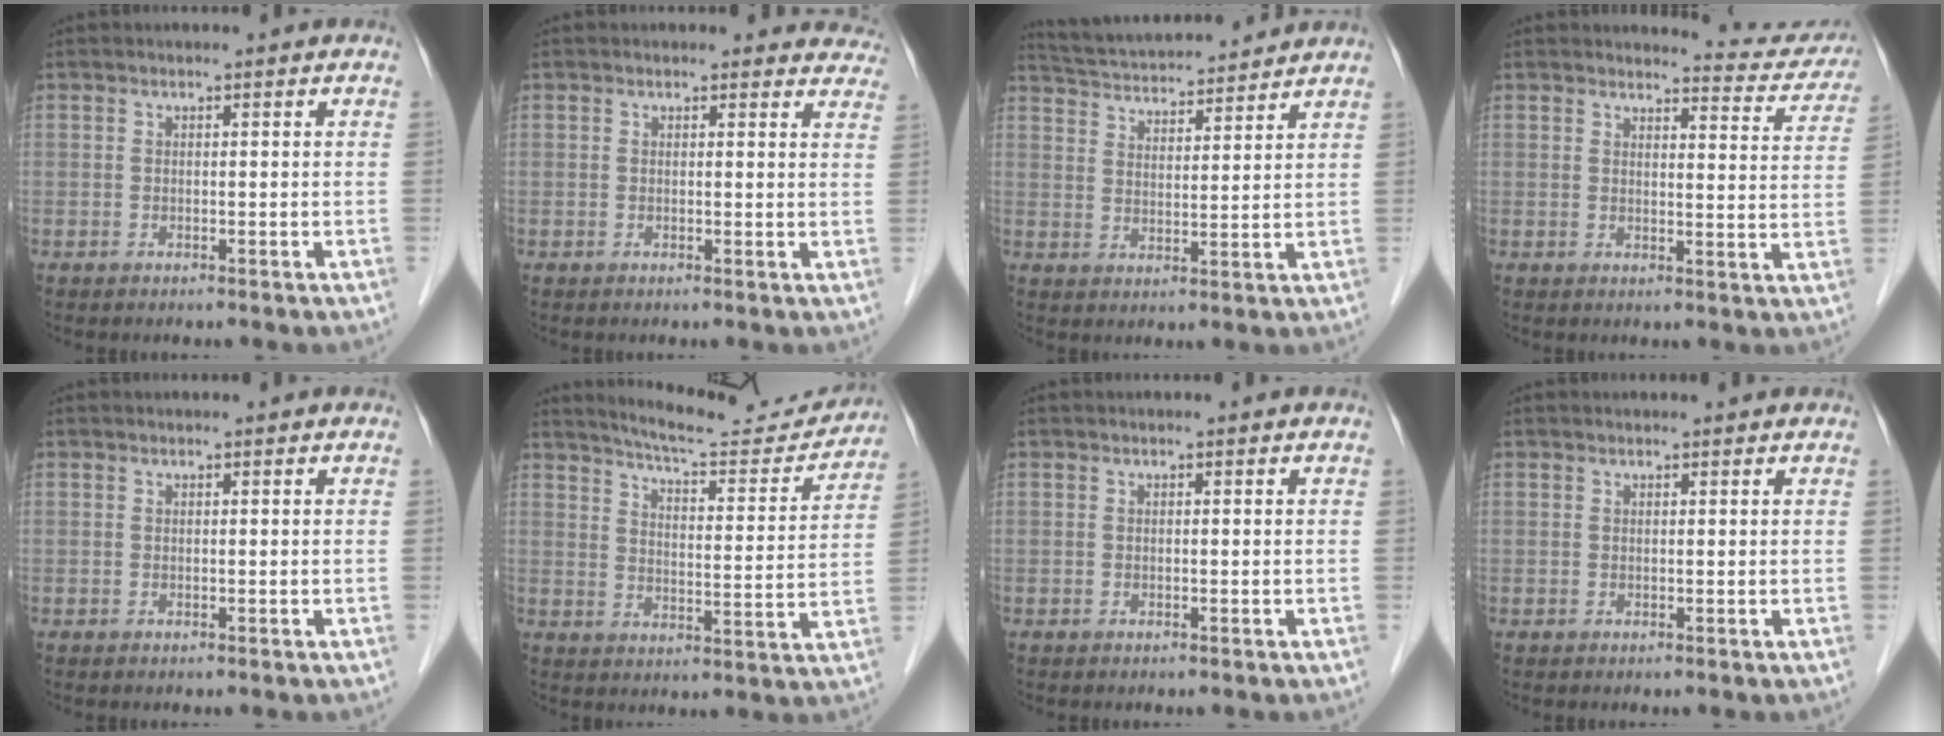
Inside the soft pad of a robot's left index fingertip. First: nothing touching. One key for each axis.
{"total": 5.8, "fx": 5.3, "fy": 2.4, "fz": -0.2, "tx": 0.042, "ty": -0.013, "tz": 0.020}
{"total": 13.8, "fx": 13.0, "fy": 1.7, "fz": 4.2, "tx": -0.078, "ty": 0.026, "tz": 0.203}
{"total": 7.6, "fx": 7.6, "fy": 0.9, "fz": -0.4, "tx": 0.016, "ty": -0.038, "tz": 0.068}
{"total": 0.0}
{"total": 15.3, "fx": 14.8, "fy": 1.5, "fz": 3.5, "tx": -0.053, "ty": -0.032, "tz": 0.198}
{"total": 0.0}
{"total": 0.9, "fx": 0.8, "fy": 0.2, "fz": 0.1, "tx": -0.011, "ty": 0.005, "tz": 0.009}